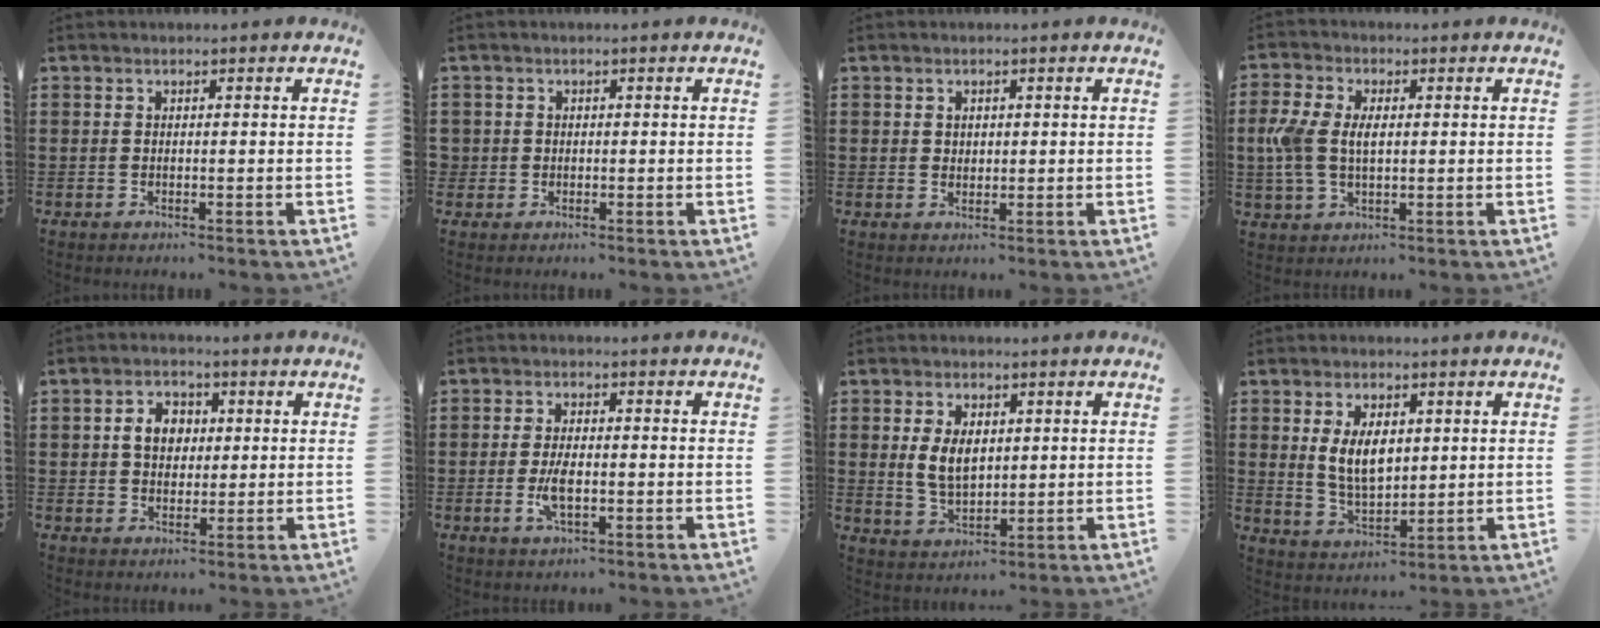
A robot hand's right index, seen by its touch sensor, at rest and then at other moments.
{"total": 1.1, "force": [-0.1, 1.1, 0.0], "torque": [-0.002, 0.007, -0.004]}
{"total": 1.3, "force": [0.8, 0.9, 0.4], "torque": [-0.009, 0.004, 0.015]}
{"total": 6.0, "force": [0.3, 3.5, 4.8], "torque": [-0.127, 0.002, -0.004]}
{"total": 4.7, "force": [0.7, 3.7, 2.9], "torque": [-0.061, 0.012, 0.007]}
{"total": 4.2, "force": [-0.9, 1.8, 3.7], "torque": [-0.078, 0.000, -0.017]}
{"total": 5.6, "force": [0.9, 3.5, 4.3], "torque": [-0.091, 0.005, 0.013]}
{"total": 7.0, "force": [1.5, 3.8, 5.6], "torque": [-0.110, 0.009, 0.024]}